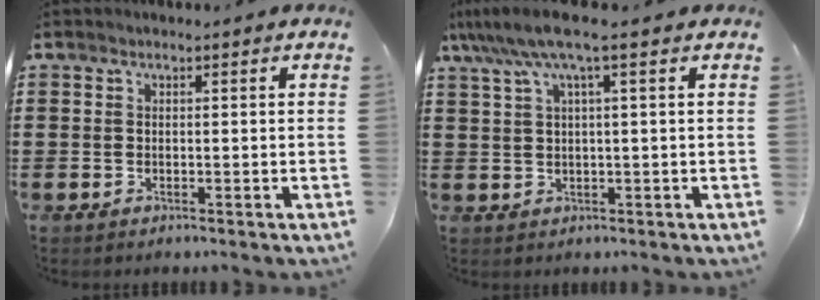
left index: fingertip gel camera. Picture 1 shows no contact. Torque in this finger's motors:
{"motor_torque": [1.12, 1.02, 0.20, 0.13]}